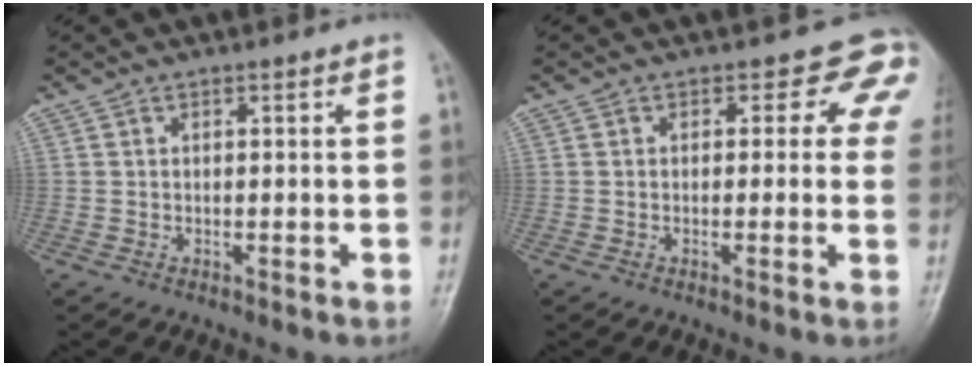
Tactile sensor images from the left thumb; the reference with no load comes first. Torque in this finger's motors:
{"motor_torque": [0.27, 0.30, 0.24, 0.01, 0.07]}